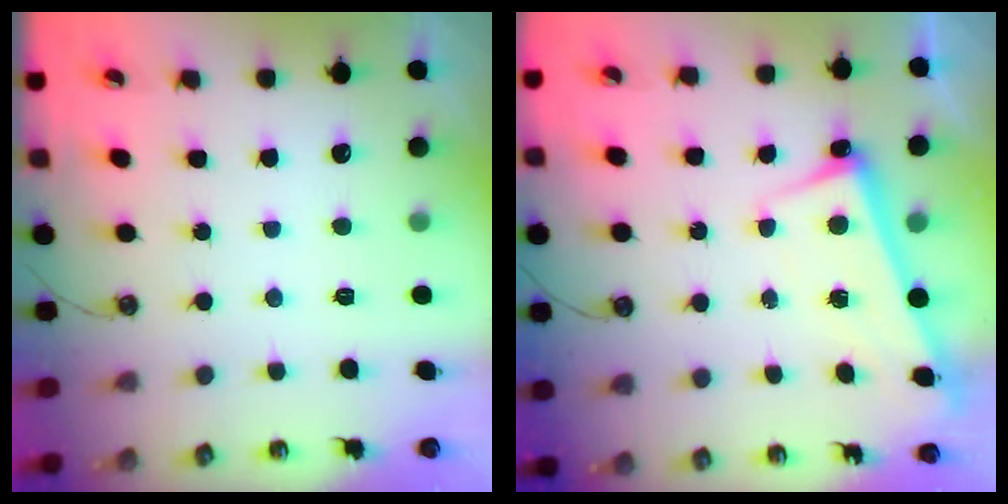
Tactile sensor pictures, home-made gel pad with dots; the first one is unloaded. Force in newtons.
{"total": 2.7, "press": 2.5, "slide": 1.0}